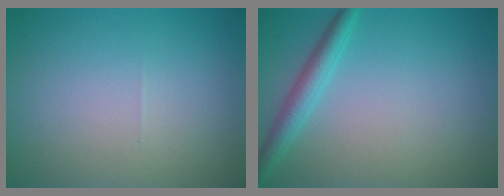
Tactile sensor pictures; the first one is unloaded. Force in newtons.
{"total": 2.6, "press": 2.6, "slide": 0.1}